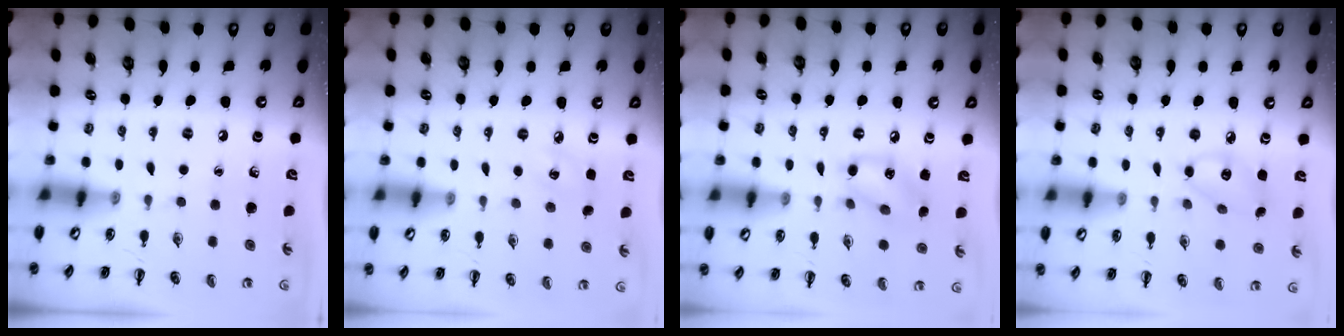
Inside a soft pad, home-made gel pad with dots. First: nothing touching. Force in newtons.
{"total": 6.0, "press": 5.7, "slide": 1.6}
{"total": 9.9, "press": 9.9, "slide": 0.3}
{"total": 6.4, "press": 6.4, "slide": 0.6}